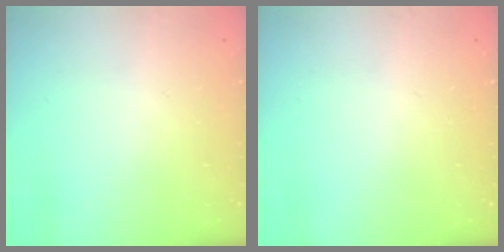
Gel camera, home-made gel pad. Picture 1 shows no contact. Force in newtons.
{"total": 0.0}